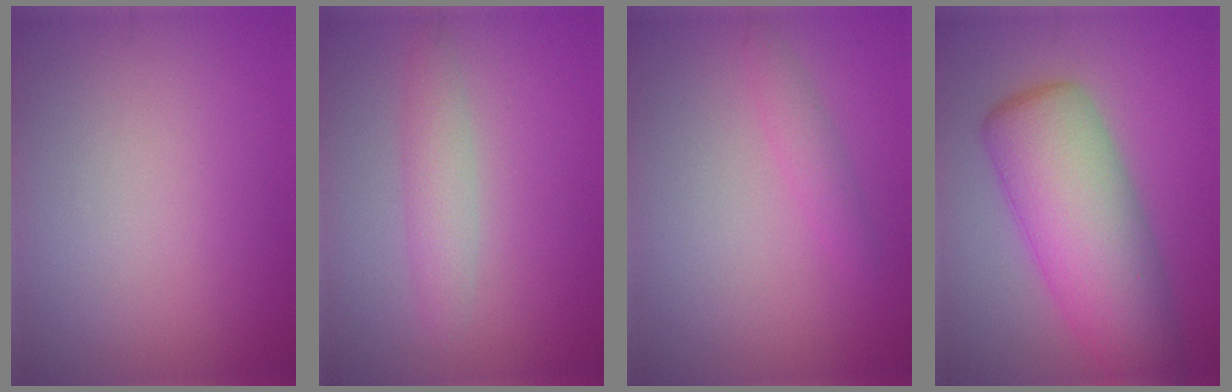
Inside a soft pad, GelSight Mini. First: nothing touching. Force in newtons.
{"total": 2.2, "press": 2.2, "slide": 0.0}
{"total": 1.3, "press": 1.3, "slide": 0.1}
{"total": 8.7, "press": 8.7, "slide": 0.2}